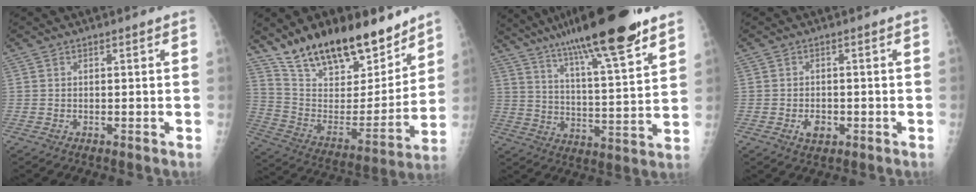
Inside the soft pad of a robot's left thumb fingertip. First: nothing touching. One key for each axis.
{"total": 24.2, "fx": 18.2, "fy": 10.1, "fz": 12.3, "tx": -0.168, "ty": -0.083, "tz": 0.310}
{"total": 22.2, "fx": 15.4, "fy": 3.5, "fz": 15.6, "tx": -0.242, "ty": -0.048, "tz": 0.250}
{"total": 3.2, "fx": -1.1, "fy": 2.2, "fz": 2.0, "tx": -0.025, "ty": 0.002, "tz": -0.014}